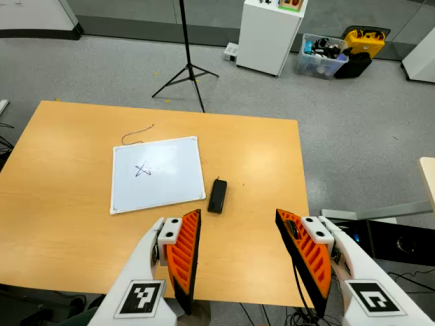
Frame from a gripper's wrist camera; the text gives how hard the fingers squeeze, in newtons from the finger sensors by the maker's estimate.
{"total": 0.0}